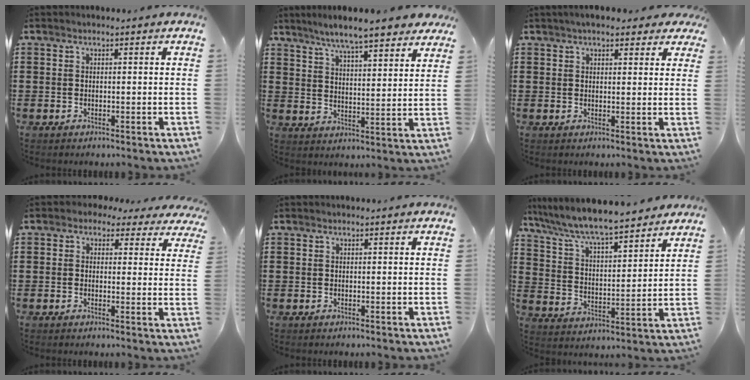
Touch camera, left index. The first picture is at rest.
{"total": 6.6, "force": [5.9, 0.2, 2.9], "torque": [-0.080, -0.025, 0.102]}
{"total": 3.6, "force": [3.0, 1.3, 1.6], "torque": [-0.041, 0.005, 0.055]}
{"total": 2.0, "force": [1.3, 1.3, 0.8], "torque": [-0.026, 0.004, 0.022]}
{"total": 0.0}
{"total": 7.1, "force": [6.6, 0.5, 2.6], "torque": [-0.078, -0.040, 0.111]}